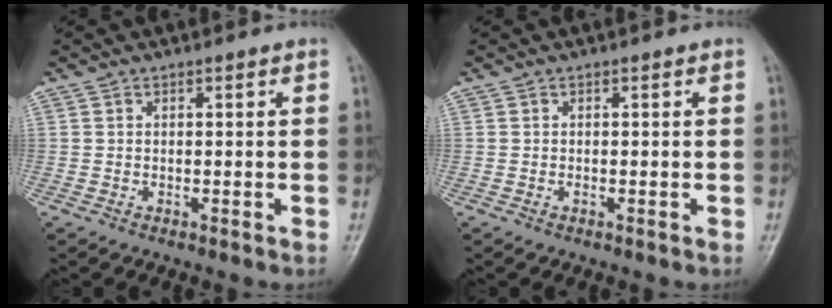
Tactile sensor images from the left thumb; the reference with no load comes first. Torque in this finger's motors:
{"motor_torque": [-0.11, 0.05, 0.11, -0.06, 0.01]}